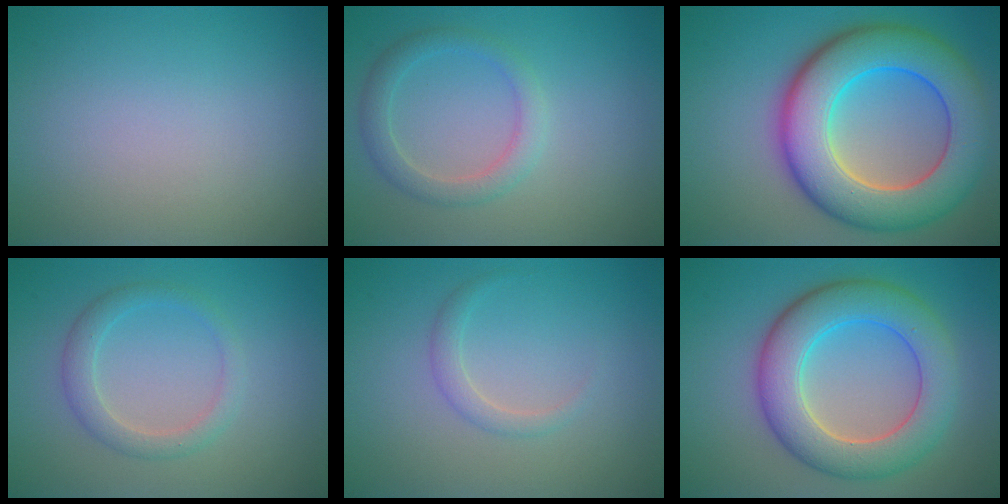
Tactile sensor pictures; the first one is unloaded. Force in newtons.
{"total": 2.5, "press": 2.5, "slide": 0.1}
{"total": 11.3, "press": 11.3, "slide": 0.3}
{"total": 2.4, "press": 2.4, "slide": 0.2}
{"total": 1.4, "press": 1.4, "slide": 0.1}
{"total": 7.7, "press": 7.7, "slide": 0.1}